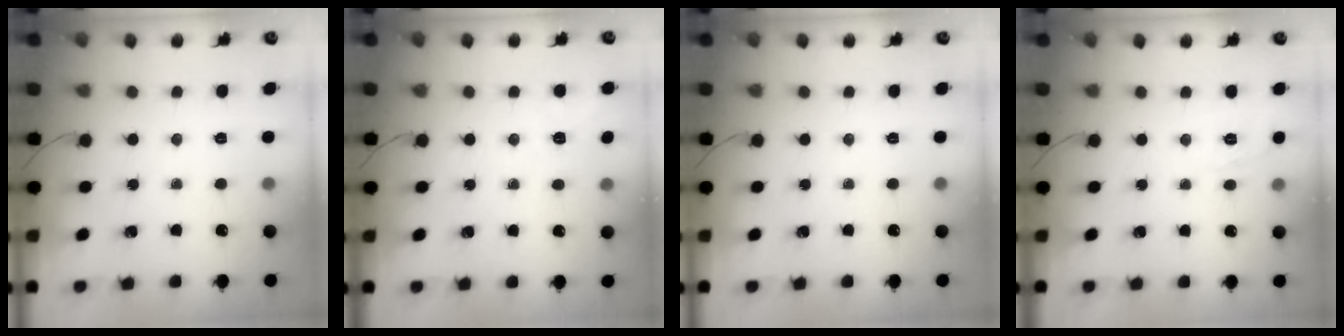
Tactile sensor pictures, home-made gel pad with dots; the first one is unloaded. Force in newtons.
{"total": 2.2, "press": 0.8, "slide": 2.1}
{"total": 0.0}
{"total": 5.9, "press": 5.6, "slide": 1.8}